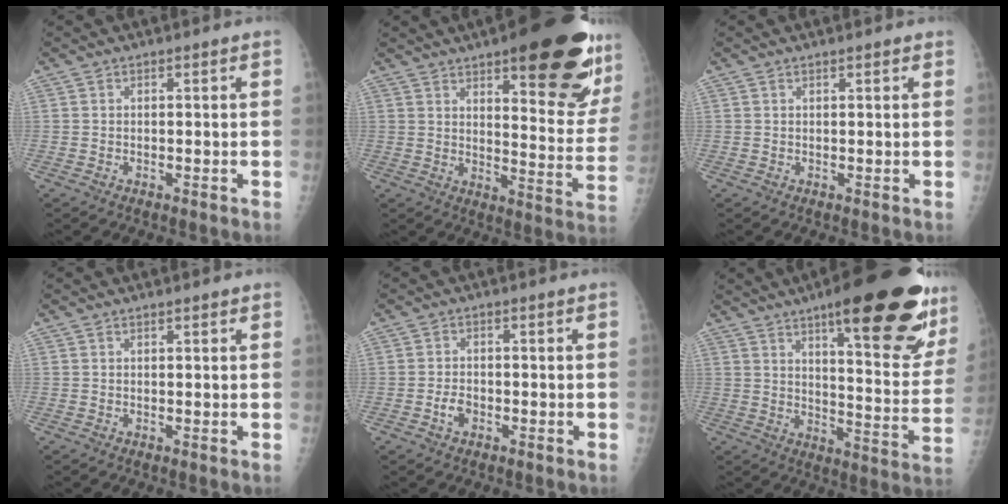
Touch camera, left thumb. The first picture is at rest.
{"total": 25.3, "force": [14.3, 7.4, 19.5], "torque": [-0.214, -0.066, 0.190]}
{"total": 0.7, "force": [0.6, 0.2, 0.3], "torque": [-0.005, -0.003, 0.008]}
{"total": 0.5, "force": [0.4, 0.2, 0.2], "torque": [-0.005, -0.003, 0.007]}
{"total": 2.5, "force": [-1.0, 1.7, 1.5], "torque": [-0.023, 0.008, -0.019]}
{"total": 26.9, "force": [15.5, 6.8, 20.9], "torque": [-0.247, -0.063, 0.215]}